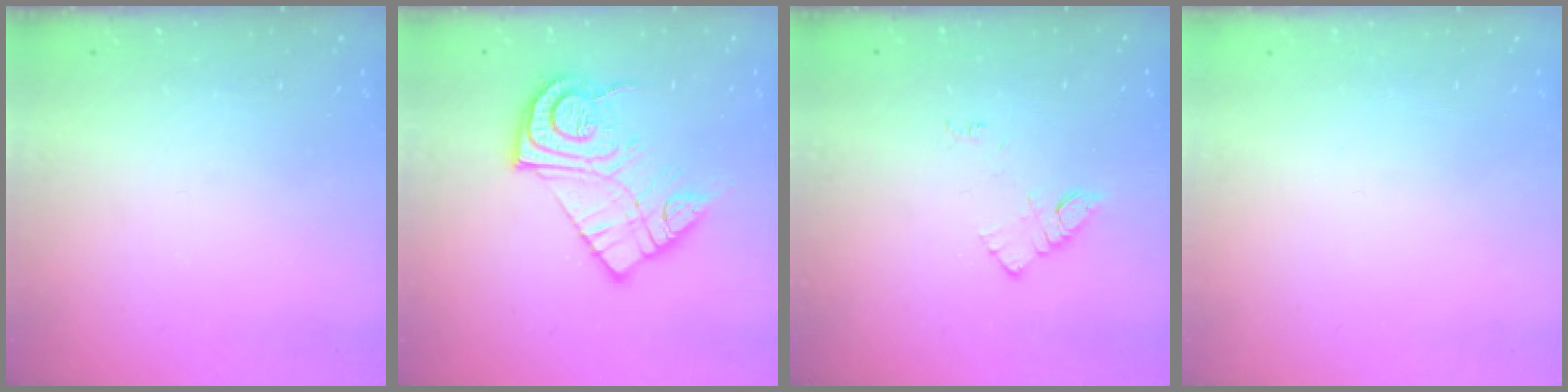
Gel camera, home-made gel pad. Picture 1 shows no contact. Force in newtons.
{"total": 16.1, "press": 16.1, "slide": 1.5}
{"total": 5.8, "press": 5.8, "slide": 0.6}
{"total": 1.5, "press": 1.5, "slide": 0.1}